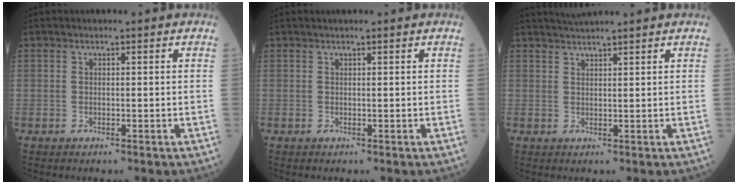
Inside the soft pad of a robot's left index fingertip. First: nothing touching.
{"total": 0.7, "force": [0.6, -0.1, 0.3], "torque": [-0.005, 0.011, 0.014]}
{"total": 3.5, "force": [3.2, -0.5, 1.2], "torque": [-0.017, 0.025, 0.060]}